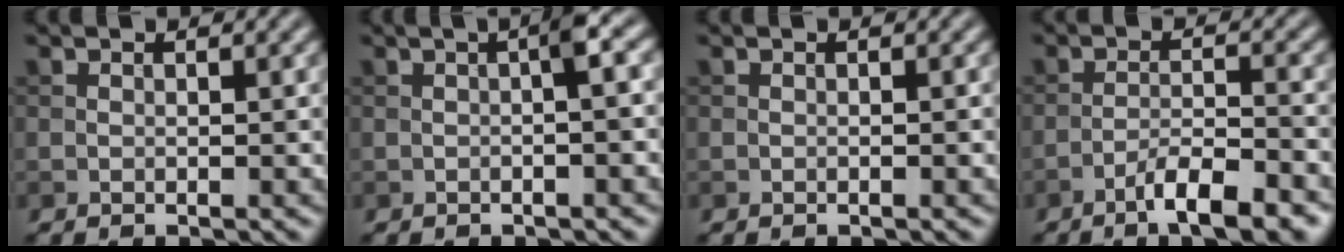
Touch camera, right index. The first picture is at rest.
{"total": 2.7, "force": [0.1, 0.3, 2.6], "torque": [-0.039, 0.010, -0.002]}
{"total": 0.0}
{"total": 5.2, "force": [-3.5, 0.9, 3.8], "torque": [-0.063, 0.006, -0.060]}